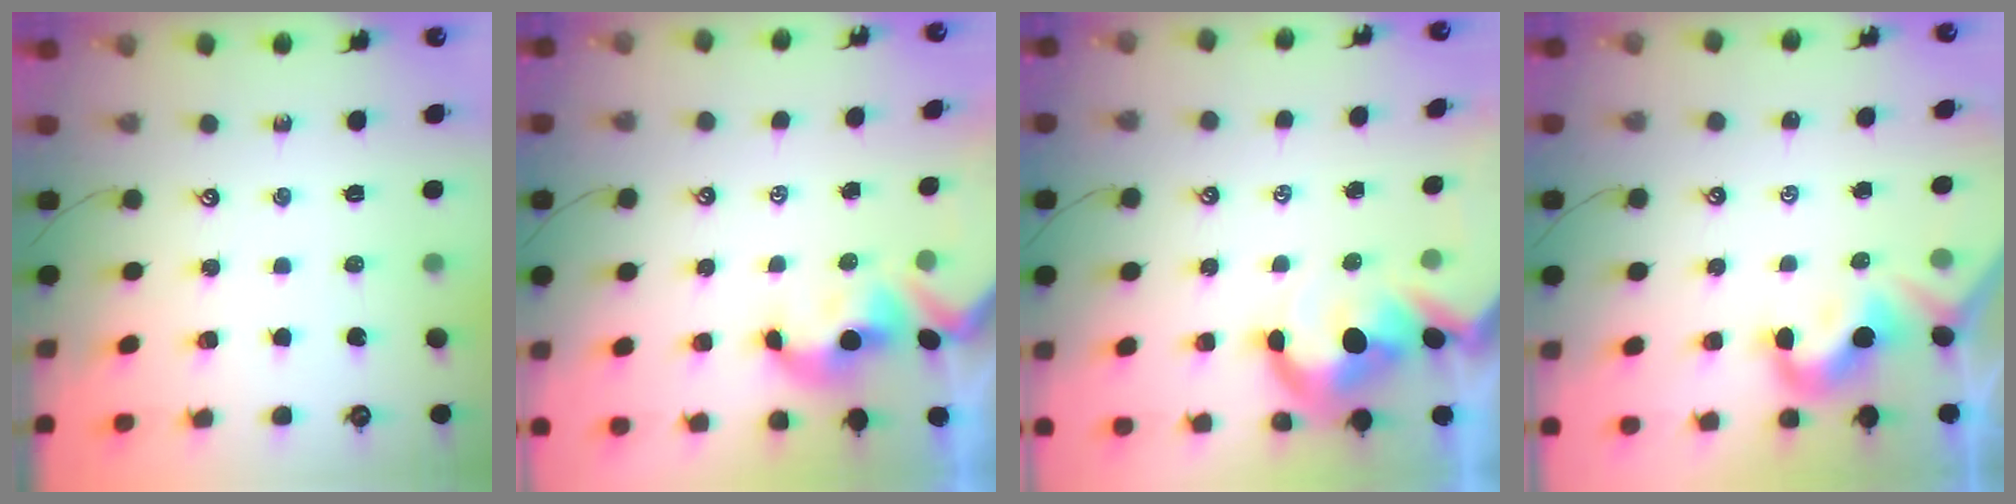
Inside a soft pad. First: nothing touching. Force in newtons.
{"total": 2.1, "press": 2.0, "slide": 0.7}
{"total": 9.3, "press": 9.2, "slide": 1.7}
{"total": 5.5, "press": 5.4, "slide": 0.9}